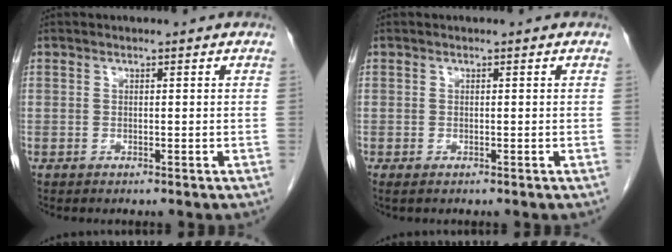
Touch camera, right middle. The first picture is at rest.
{"total": 0.6, "force": [-0.3, 0.2, 0.4], "torque": [-0.008, -0.002, -0.003]}